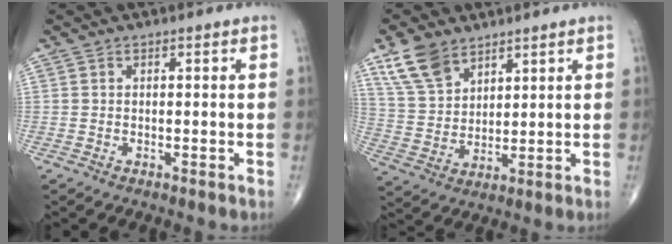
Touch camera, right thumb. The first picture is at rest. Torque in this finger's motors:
{"motor_torque": [-0.74, 0.99, -0.04, 0.23, 0.07]}